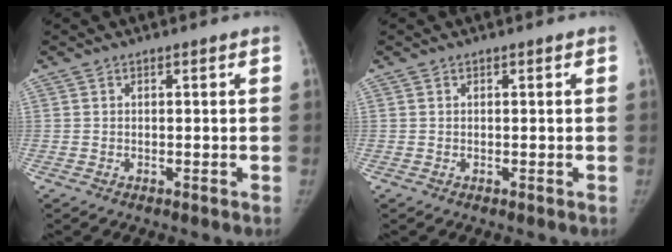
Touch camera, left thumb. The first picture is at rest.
{"total": 0.0}